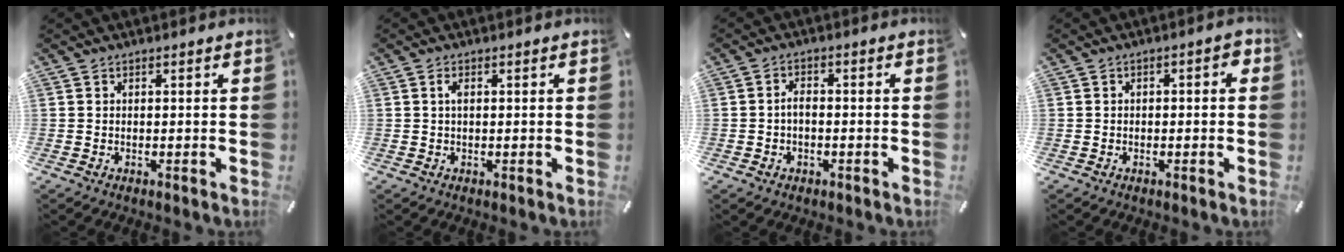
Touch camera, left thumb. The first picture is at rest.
{"total": 1.3, "force": [0.2, 0.6, 1.2], "torque": [-0.024, 0.003, 0.002]}
{"total": 2.9, "force": [-0.7, 2.0, 1.9], "torque": [-0.037, 0.007, -0.015]}
{"total": 2.0, "force": [-0.7, 1.1, 1.6], "torque": [-0.027, 0.009, -0.014]}